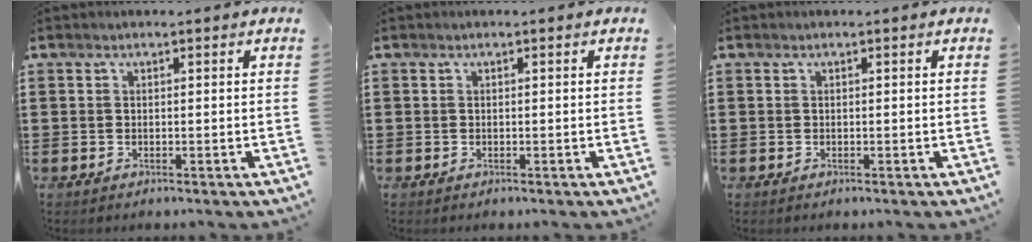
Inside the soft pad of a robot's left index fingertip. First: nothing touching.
{"total": 0.0}
{"total": 0.0}